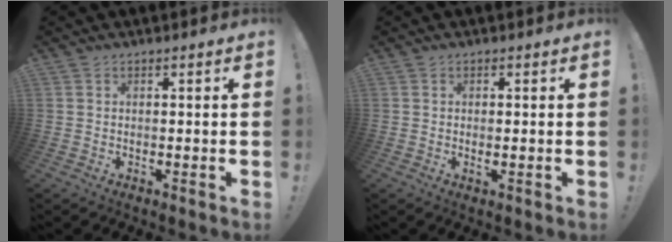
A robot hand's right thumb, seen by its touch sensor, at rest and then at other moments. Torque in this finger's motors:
{"motor_torque": [-0.18, -0.15, -0.03, -0.01, -0.06]}